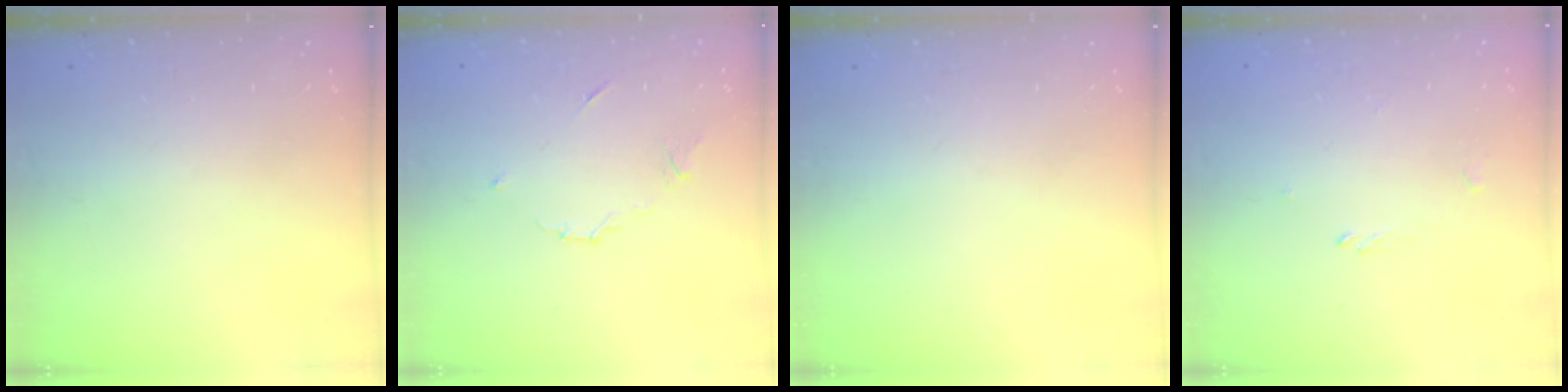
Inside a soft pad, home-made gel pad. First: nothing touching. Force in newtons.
{"total": 5.5, "press": 5.5, "slide": 0.6}
{"total": 0.0}
{"total": 0.0}